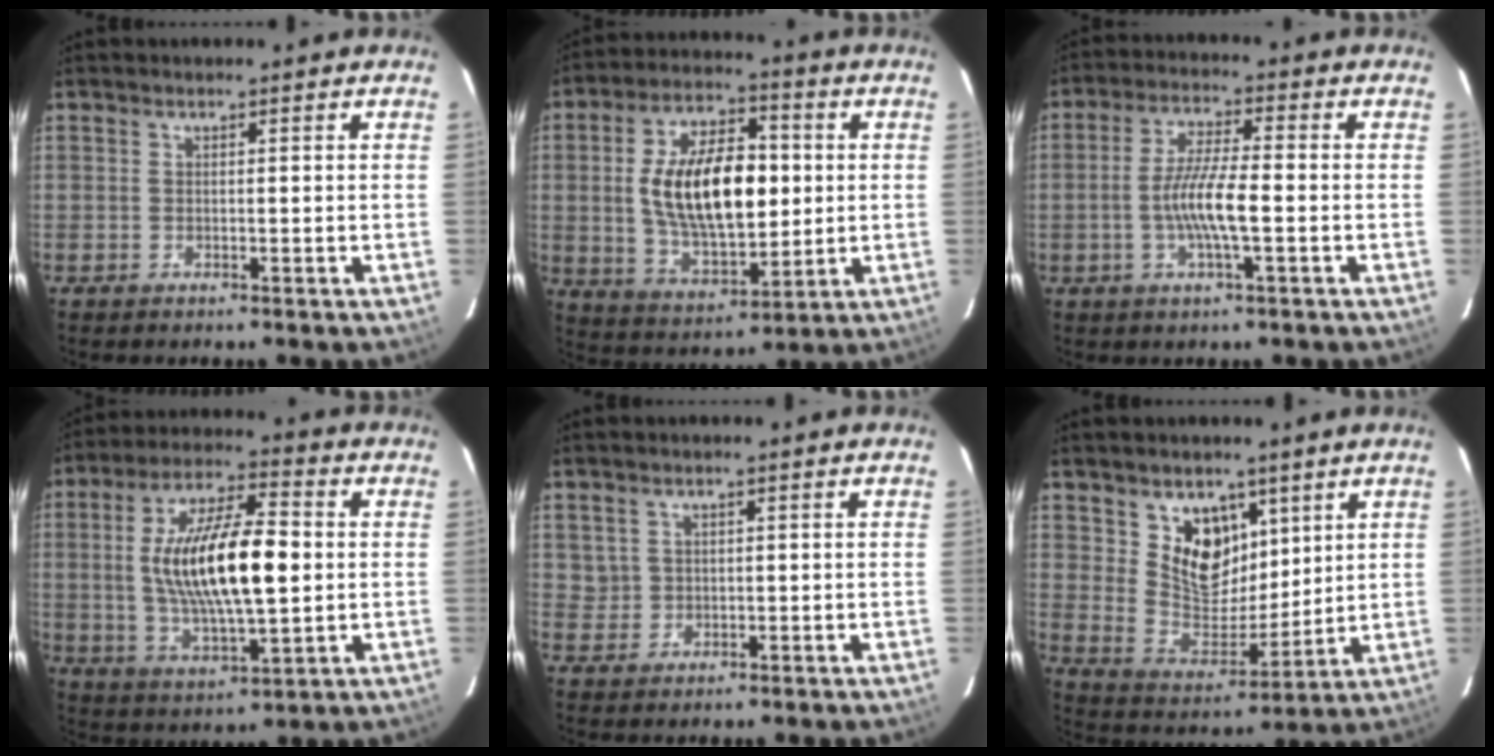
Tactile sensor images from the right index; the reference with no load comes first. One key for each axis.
{"total": 18.3, "fx": 1.3, "fy": 9.1, "fz": 15.9, "tx": -0.284, "ty": 0.014, "tz": 0.035}
{"total": 7.9, "fx": -1.8, "fy": 1.0, "fz": 7.6, "tx": -0.149, "ty": 0.000, "tz": -0.036}
{"total": 18.0, "fx": 0.8, "fy": 6.0, "fz": 17.0, "tx": -0.312, "ty": 0.006, "tz": 0.019}
{"total": 2.2, "fx": 0.8, "fy": 2.0, "fz": 0.0, "tx": 0.003, "ty": 0.009, "tz": 0.018}
{"total": 10.9, "fx": 5.9, "fy": 7.4, "fz": 5.4, "tx": -0.093, "ty": -0.012, "tz": 0.122}